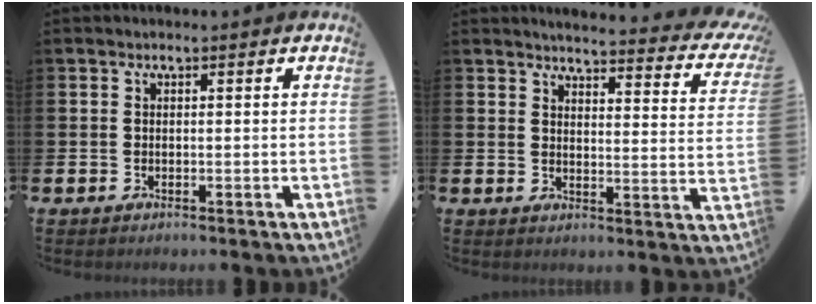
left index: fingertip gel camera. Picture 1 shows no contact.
{"total": 3.8, "force": [3.6, 0.4, 1.1], "torque": [-0.026, -0.038, 0.054]}